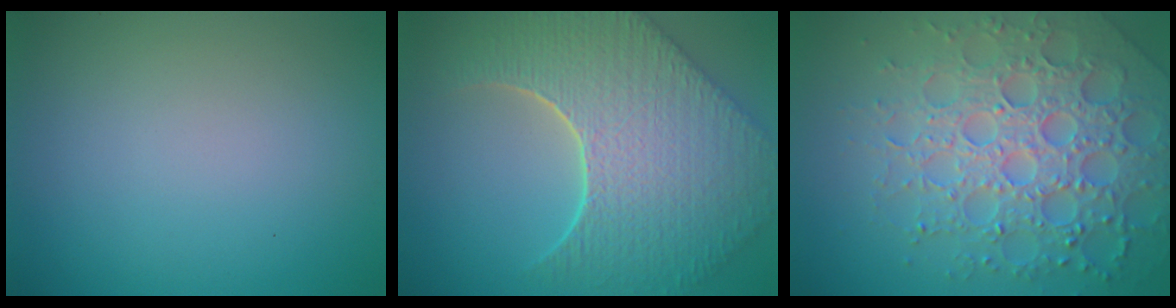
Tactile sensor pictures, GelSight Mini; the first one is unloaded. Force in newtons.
{"total": 10.3, "press": 7.4, "slide": 7.2}
{"total": 7.2, "press": 7.0, "slide": 1.7}